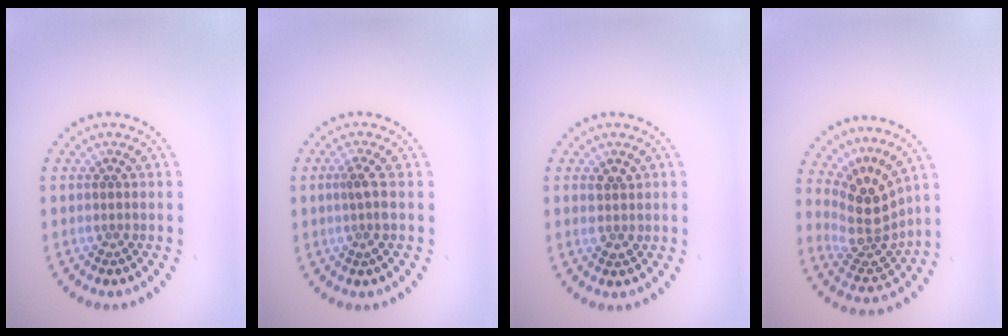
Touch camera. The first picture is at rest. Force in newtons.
{"total": 1.4, "press": 1.0, "slide": 0.9}
{"total": 1.7, "press": 1.6, "slide": 0.6}
{"total": 4.2, "press": 3.1, "slide": 2.9}